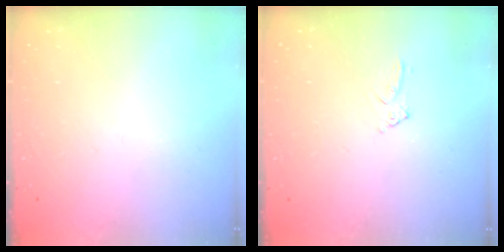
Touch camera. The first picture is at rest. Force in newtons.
{"total": 4.8, "press": 4.8, "slide": 0.5}